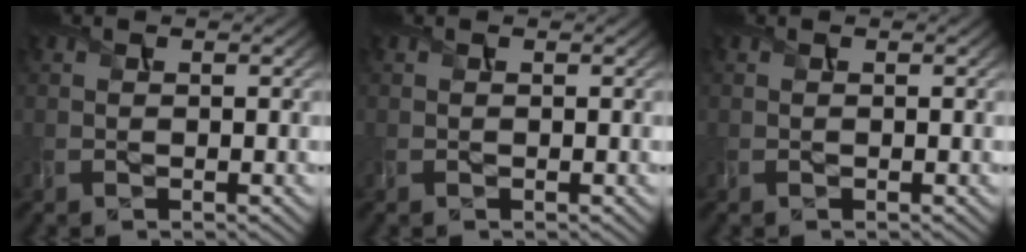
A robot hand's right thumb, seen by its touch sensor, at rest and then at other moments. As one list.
[{"total": 0.0}, {"total": 0.0}]